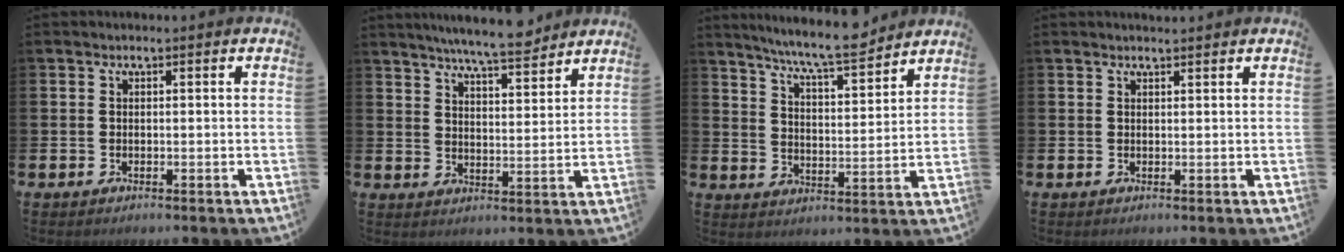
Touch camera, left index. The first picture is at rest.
{"total": 7.1, "force": [6.8, 0.4, 2.1], "torque": [-0.050, -0.034, 0.120]}
{"total": 8.4, "force": [7.8, 0.2, 3.0], "torque": [-0.079, -0.047, 0.137]}
{"total": 1.2, "force": [1.2, 0.1, 0.1], "torque": [0.005, -0.003, 0.020]}